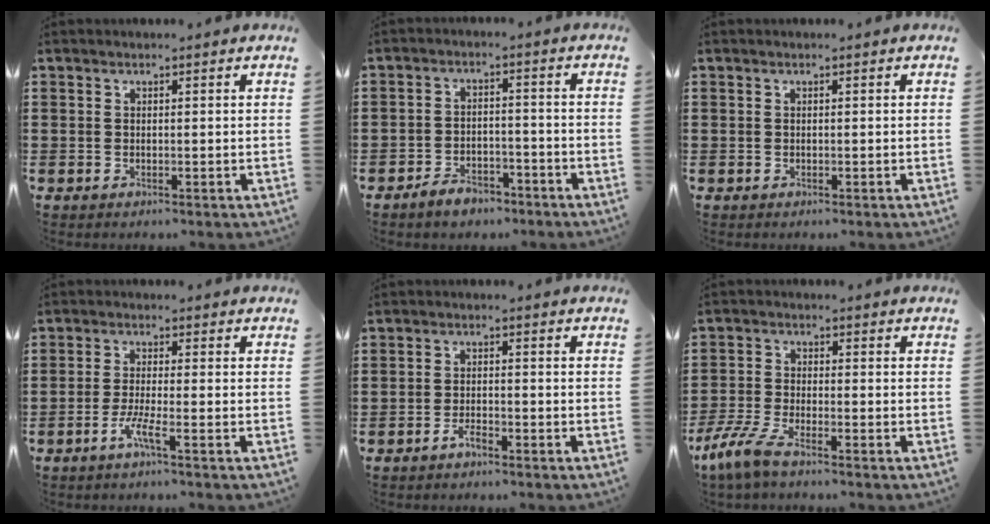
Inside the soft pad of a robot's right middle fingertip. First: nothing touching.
{"total": 3.8, "force": [-3.4, 1.3, 0.9], "torque": [-0.016, 0.014, -0.066]}
{"total": 0.0}
{"total": 3.8, "force": [-2.2, 0.1, 3.0], "torque": [-0.067, -0.004, -0.045]}
{"total": 2.5, "force": [-1.9, 0.6, 1.4], "torque": [-0.033, 0.002, -0.040]}
{"total": 5.5, "force": [-4.2, 0.8, 3.4], "torque": [-0.099, -0.016, -0.089]}